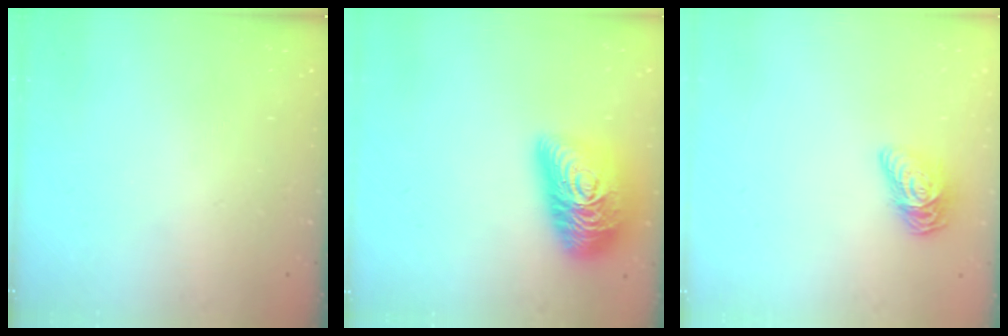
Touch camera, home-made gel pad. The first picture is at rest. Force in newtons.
{"total": 21.3, "press": 21.2, "slide": 1.0}
{"total": 10.6, "press": 10.6, "slide": 1.0}